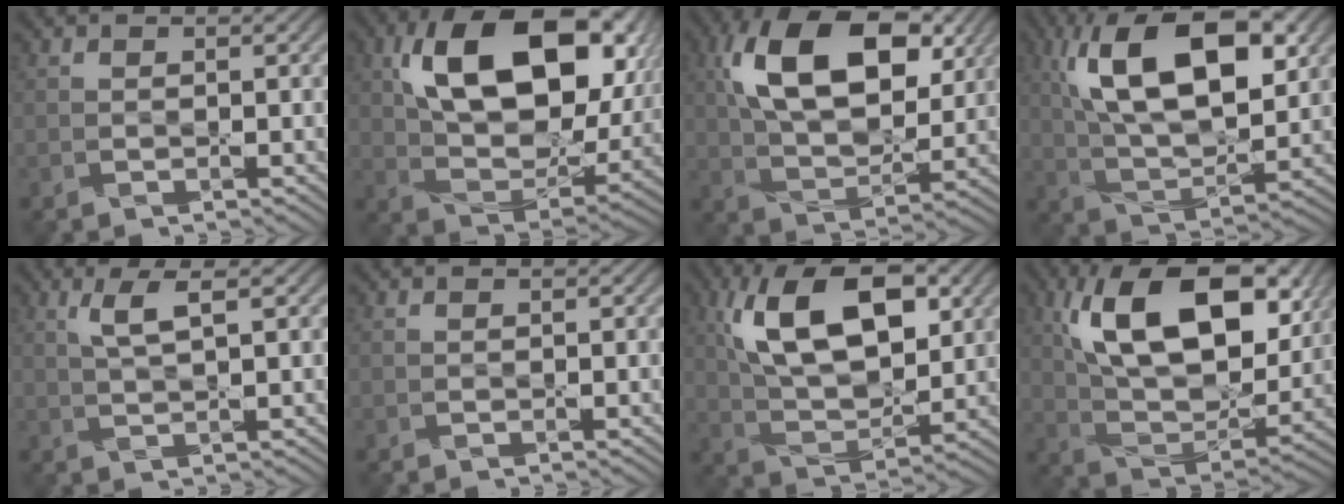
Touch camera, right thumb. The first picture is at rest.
{"total": 17.7, "force": [6.0, 10.4, 13.0], "torque": [-0.243, -0.001, 0.116]}
{"total": 15.7, "force": [5.6, 8.7, 11.8], "torque": [-0.236, 0.014, 0.099]}
{"total": 16.3, "force": [5.8, 7.5, 13.2], "torque": [-0.251, 0.019, 0.097]}
{"total": 3.4, "force": [1.4, 0.5, 3.0], "torque": [-0.066, 0.005, 0.030]}
{"total": 0.0}
{"total": 13.6, "force": [4.6, 7.0, 10.7], "torque": [-0.205, 0.009, 0.085]}
{"total": 16.6, "force": [6.4, 8.8, 12.5], "torque": [-0.235, 0.003, 0.116]}